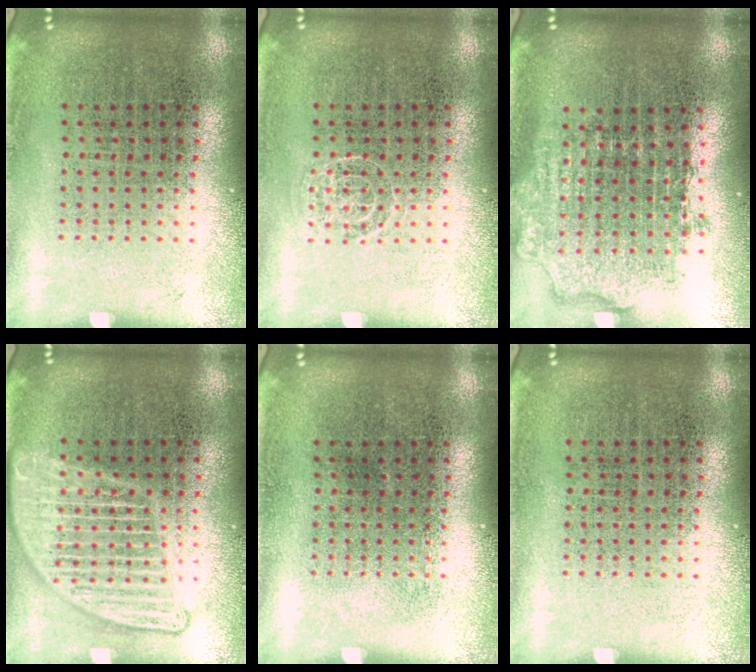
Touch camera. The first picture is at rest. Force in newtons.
{"total": 0.9, "press": 0.9, "slide": 0.2}
{"total": 1.7, "press": 1.4, "slide": 1.0}
{"total": 3.0, "press": 2.9, "slide": 0.3}
{"total": 0.0}
{"total": 0.0}